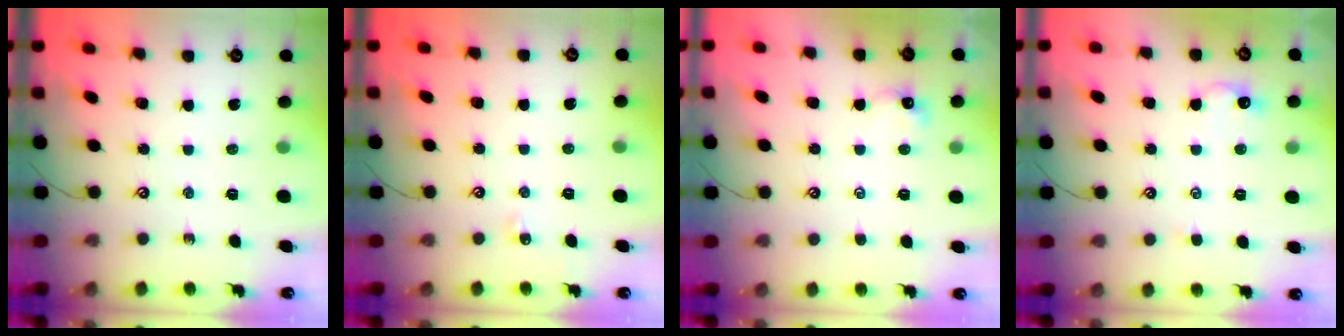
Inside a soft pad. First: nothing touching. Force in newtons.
{"total": 2.9, "press": 2.9, "slide": 0.4}
{"total": 0.0}
{"total": 0.8, "press": 0.6, "slide": 0.5}